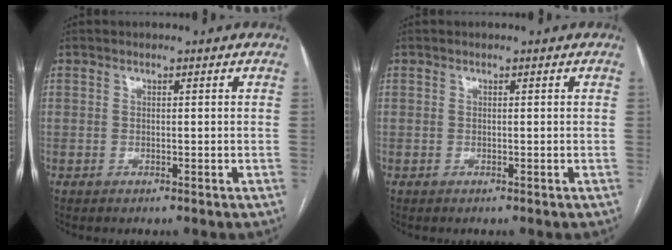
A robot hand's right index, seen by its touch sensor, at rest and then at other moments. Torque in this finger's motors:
{"motor_torque": [0.00, 0.00, 0.00, 0.00]}